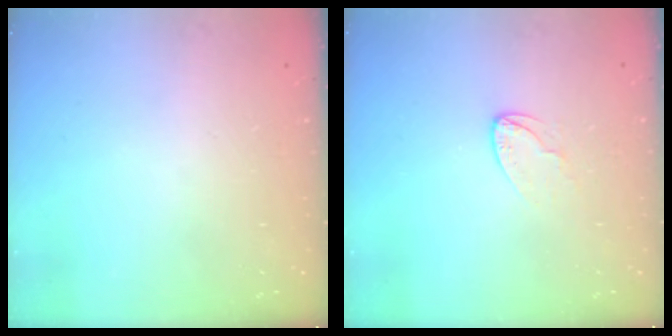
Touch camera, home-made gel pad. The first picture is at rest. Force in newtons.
{"total": 4.6, "press": 4.5, "slide": 0.3}